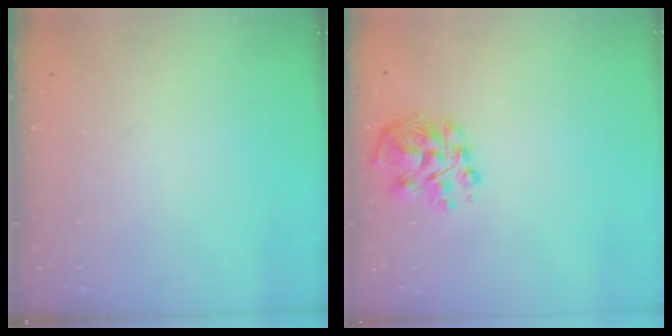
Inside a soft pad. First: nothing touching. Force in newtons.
{"total": 8.3, "press": 8.1, "slide": 1.3}